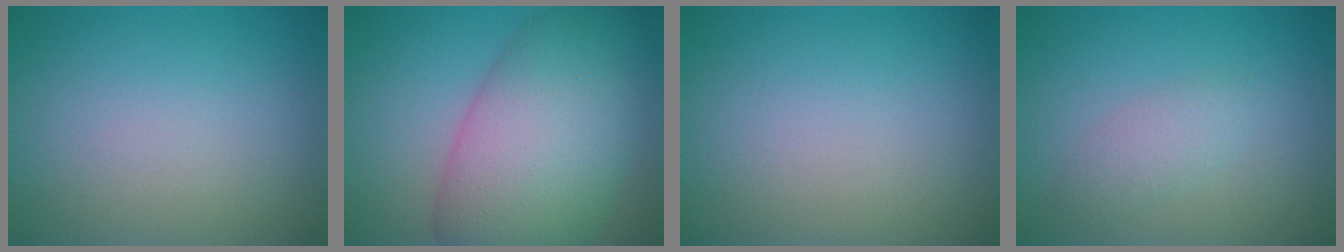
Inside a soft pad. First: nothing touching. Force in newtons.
{"total": 11.1, "press": 11.1, "slide": 0.2}
{"total": 0.0}
{"total": 1.9, "press": 1.9, "slide": 0.1}